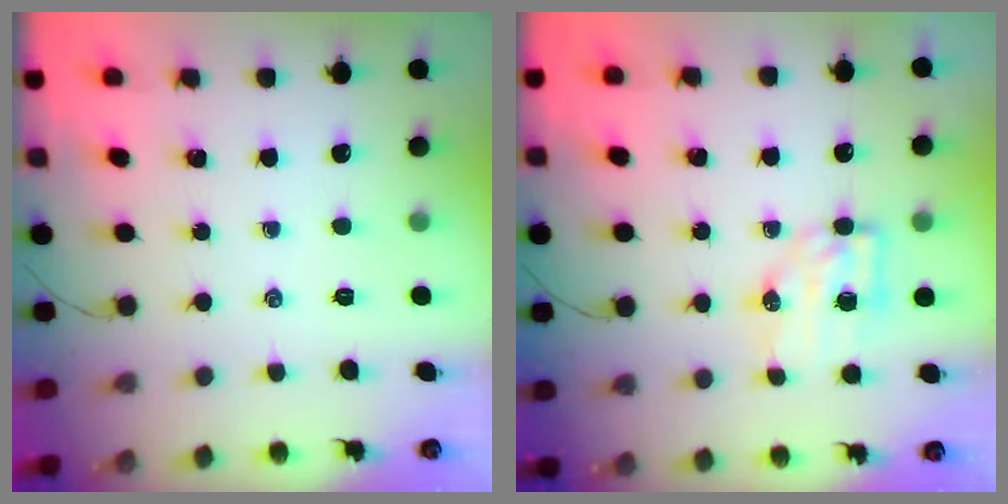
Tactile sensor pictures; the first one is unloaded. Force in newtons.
{"total": 6.6, "press": 6.6, "slide": 0.7}